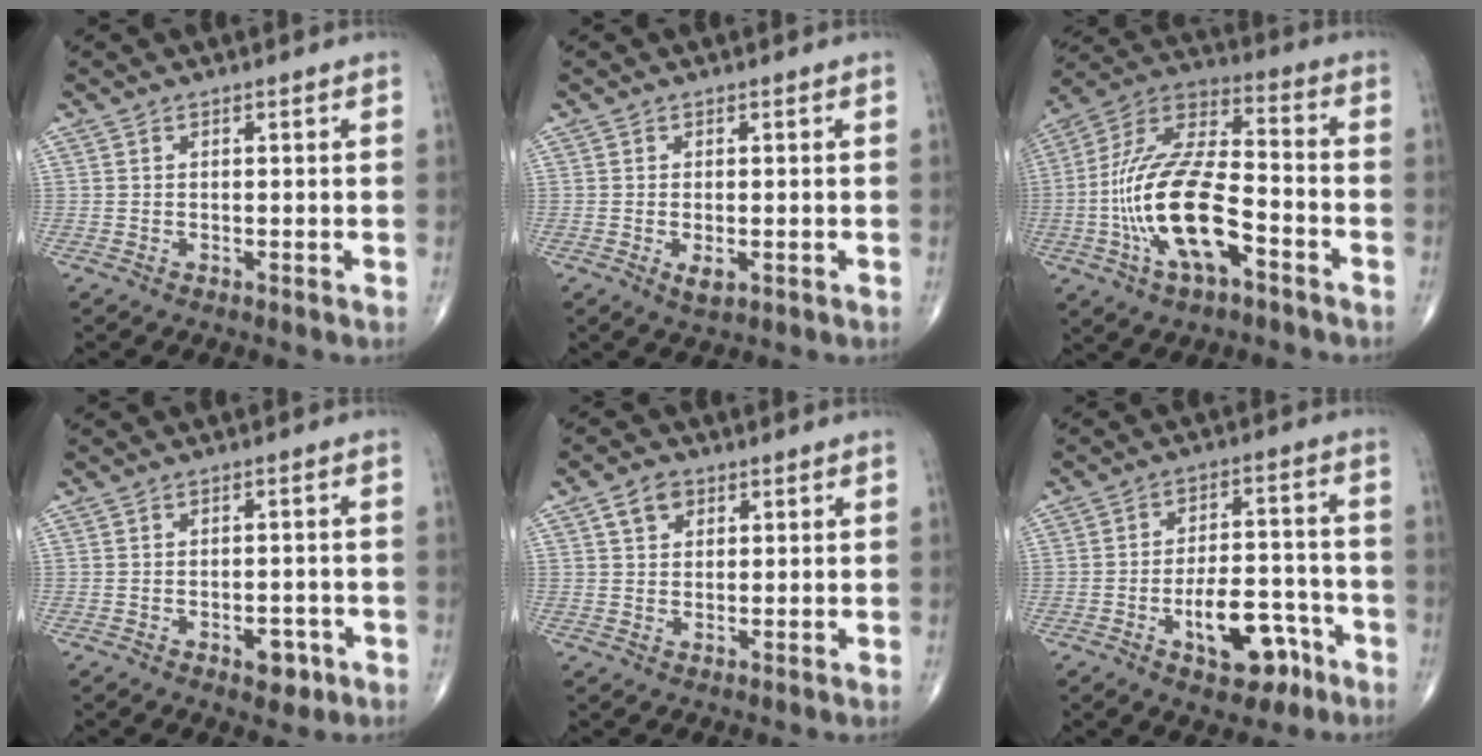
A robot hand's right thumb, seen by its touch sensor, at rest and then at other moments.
{"total": 1.8, "force": [-0.5, 0.8, 1.5], "torque": [-0.026, -0.003, -0.007]}
{"total": 19.8, "force": [-6.2, 8.5, 16.8], "torque": [-0.332, 0.041, -0.111]}
{"total": 7.9, "force": [-3.7, 4.4, 5.4], "torque": [-0.047, 0.026, -0.043]}
{"total": 3.4, "force": [1.7, 2.5, 1.6], "torque": [-0.016, -0.002, 0.028]}
{"total": 11.7, "force": [-5.4, 6.0, 8.5], "torque": [-0.108, 0.044, -0.077]}